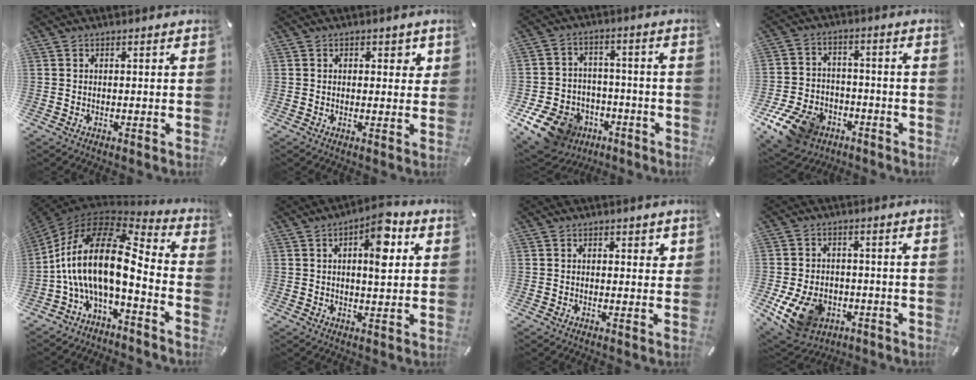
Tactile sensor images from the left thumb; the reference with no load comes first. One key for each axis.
{"total": 2.2, "fx": 0.6, "fy": 1.6, "fz": 1.5, "tx": -0.007, "ty": -0.001, "tz": 0.003}
{"total": 12.5, "fx": -7.2, "fy": 9.1, "fz": 4.5, "tx": -0.086, "ty": 0.052, "tz": -0.123}
{"total": 12.4, "fx": -7.6, "fy": 8.2, "fz": 5.3, "tx": -0.097, "ty": 0.053, "tz": -0.135}
{"total": 19.2, "fx": -0.6, "fy": 8.5, "fz": 17.2, "tx": -0.374, "ty": -0.023, "tz": -0.013}
{"total": 9.4, "fx": 2.9, "fy": 4.2, "fz": 7.9, "tx": -0.105, "ty": -0.007, "tz": 0.042}
{"total": 1.7, "fx": 0.6, "fy": 1.1, "fz": 1.2, "tx": -0.002, "ty": -0.003, "tz": 0.003}
{"total": 12.4, "fx": -4.6, "fy": 9.1, "fz": 7.0, "tx": -0.139, "ty": 0.020, "tz": -0.079}